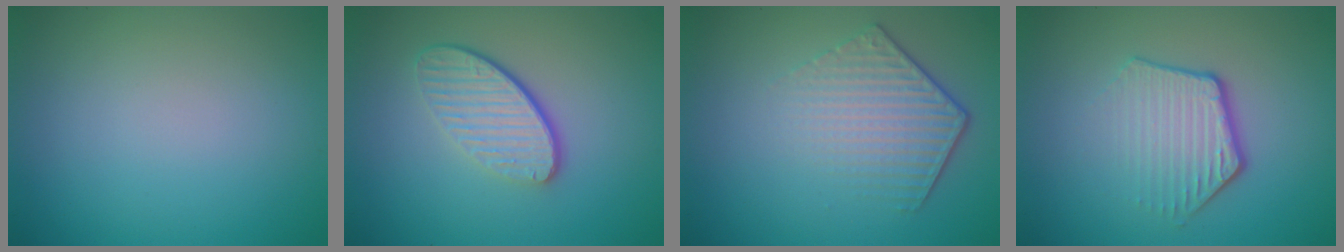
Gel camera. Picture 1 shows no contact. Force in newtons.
{"total": 4.1, "press": 3.0, "slide": 2.9}
{"total": 4.4, "press": 3.2, "slide": 3.1}
{"total": 4.0, "press": 3.0, "slide": 2.7}